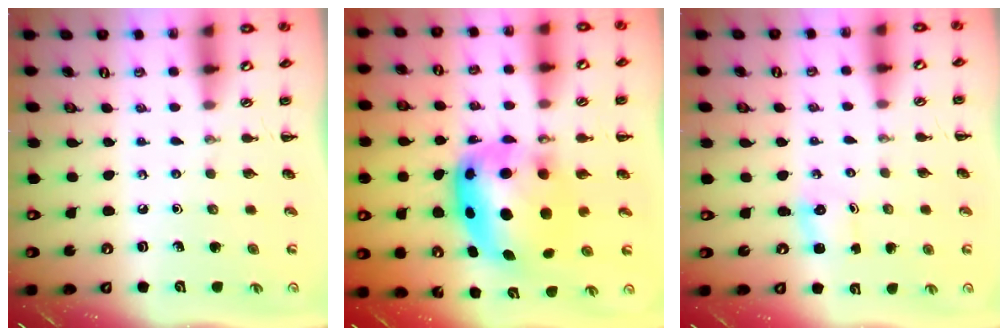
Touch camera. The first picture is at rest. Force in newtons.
{"total": 10.5, "press": 10.2, "slide": 2.7}
{"total": 0.9, "press": 0.9, "slide": 0.3}